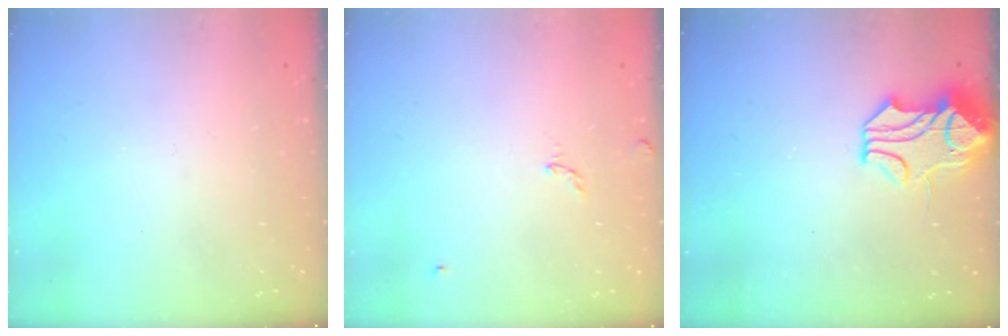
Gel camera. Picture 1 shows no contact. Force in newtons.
{"total": 2.8, "press": 2.8, "slide": 0.3}
{"total": 2.2, "press": 1.6, "slide": 1.6}